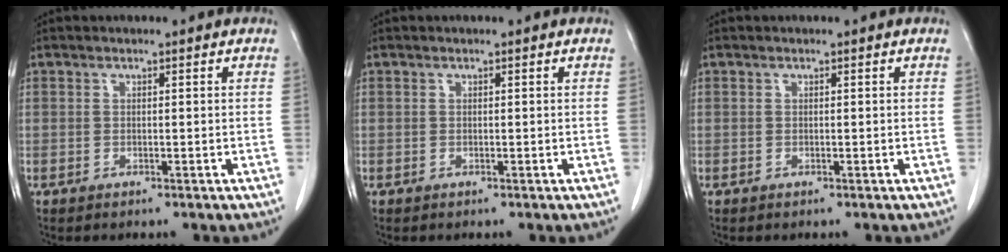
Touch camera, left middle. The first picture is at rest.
{"total": 0.0}
{"total": 0.0}